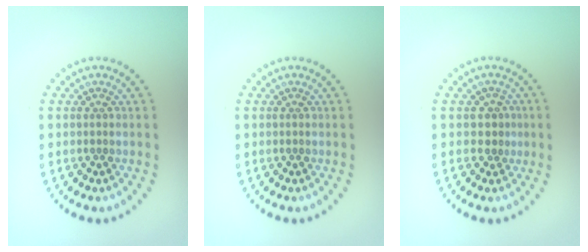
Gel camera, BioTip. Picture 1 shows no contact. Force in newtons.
{"total": 0.0}
{"total": 1.8, "press": 1.2, "slide": 1.2}